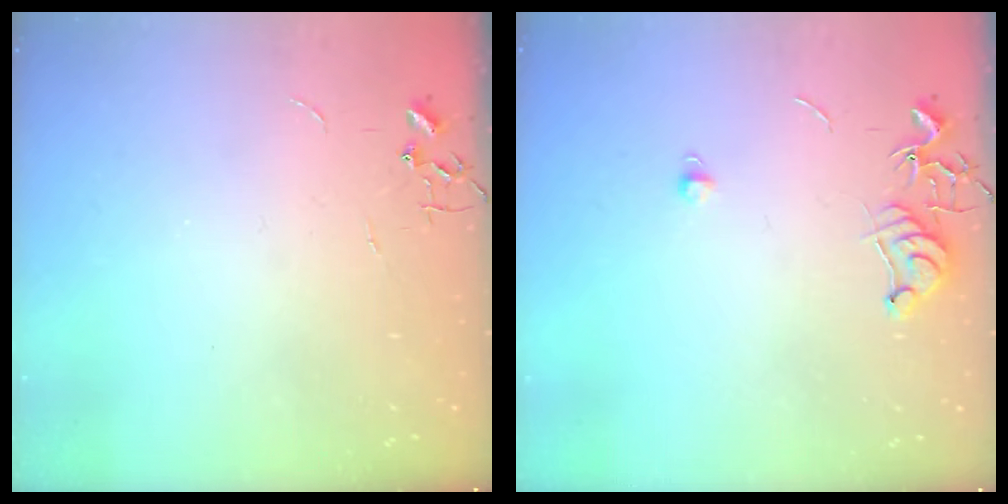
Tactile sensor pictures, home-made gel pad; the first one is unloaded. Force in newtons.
{"total": 7.0, "press": 6.9, "slide": 0.7}